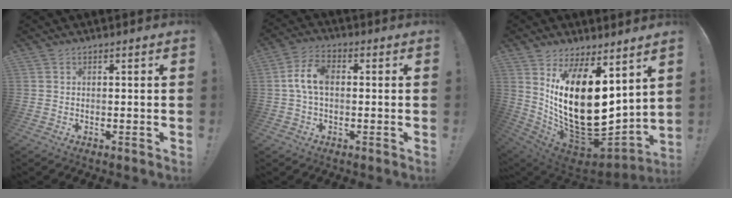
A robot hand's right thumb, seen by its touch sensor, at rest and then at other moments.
{"total": 8.1, "force": [0.3, 4.7, 6.5], "torque": [-0.141, 0.011, 0.009]}
{"total": 23.3, "force": [3.4, 11.9, 19.8], "torque": [-0.377, -0.053, 0.076]}